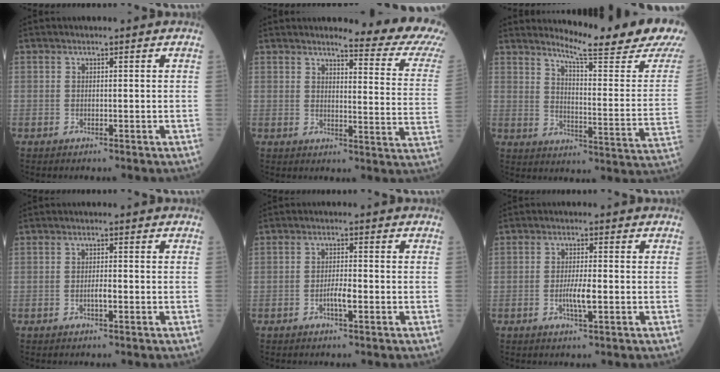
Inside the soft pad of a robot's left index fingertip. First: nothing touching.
{"total": 13.3, "force": [12.3, -0.2, 5.0], "torque": [-0.053, -0.091, 0.119]}
{"total": 17.9, "force": [15.8, -1.2, 8.3], "torque": [-0.123, -0.103, 0.198]}
{"total": 1.4, "force": [-0.5, 0.2, 1.2], "torque": [-0.024, 0.001, -0.010]}
{"total": 2.5, "force": [-1.0, 0.3, 2.2], "torque": [-0.042, 0.001, -0.019]}
{"total": 3.4, "force": [-0.9, 0.3, 3.3], "torque": [-0.066, -0.004, -0.016]}